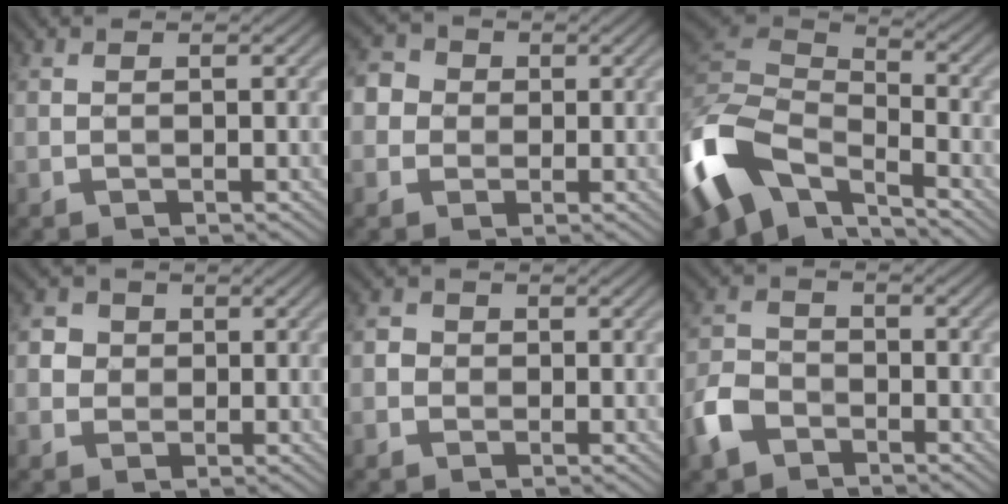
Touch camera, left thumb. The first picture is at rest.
{"total": 4.0, "force": [0.2, 3.8, 1.3], "torque": [-0.037, 0.006, -0.008]}
{"total": 13.5, "force": [-7.1, 7.5, 8.7], "torque": [-0.224, -0.004, -0.143]}
{"total": 2.8, "force": [0.4, 2.8, 0.6], "torque": [-0.024, 0.006, -0.002]}
{"total": 2.0, "force": [-0.3, 2.0, 0.5], "torque": [-0.015, 0.005, -0.010]}
{"total": 5.1, "force": [-3.2, 3.2, 2.3], "torque": [-0.066, 0.001, -0.076]}